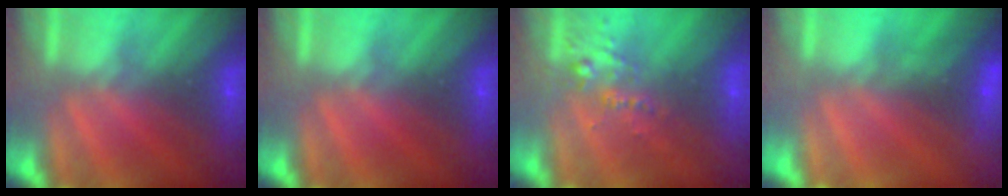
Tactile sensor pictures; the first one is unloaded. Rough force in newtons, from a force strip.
{"total": 0.0}
{"total": 2.6}
{"total": 2.4}